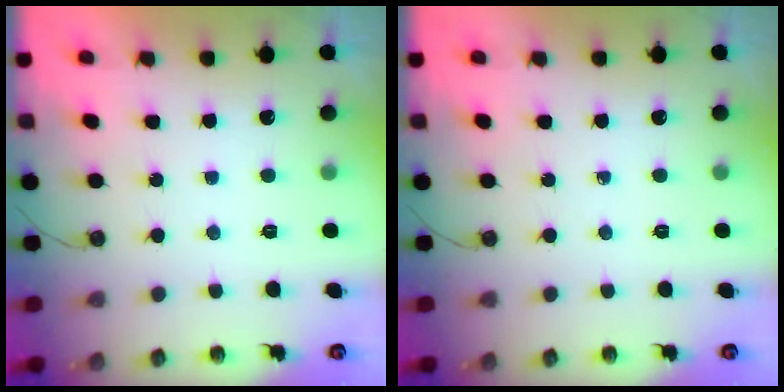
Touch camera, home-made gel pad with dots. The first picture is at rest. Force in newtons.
{"total": 0.0}